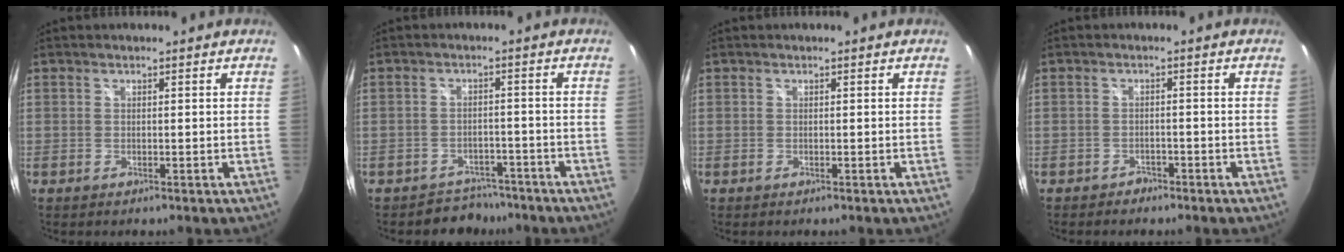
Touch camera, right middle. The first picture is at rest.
{"total": 5.7, "force": [-4.7, 3.3, -0.2], "torque": [-0.003, 0.015, -0.068]}
{"total": 0.0}
{"total": 2.3, "force": [-1.9, 1.3, 0.3], "torque": [-0.011, -0.002, -0.032]}